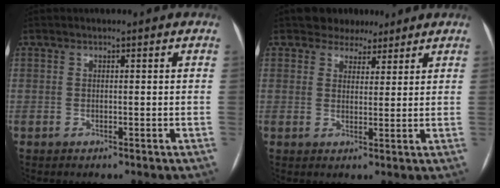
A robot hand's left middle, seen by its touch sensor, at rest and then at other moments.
{"total": 4.4, "force": [3.5, 2.6, 0.3], "torque": [0.000, 0.000, 0.049]}